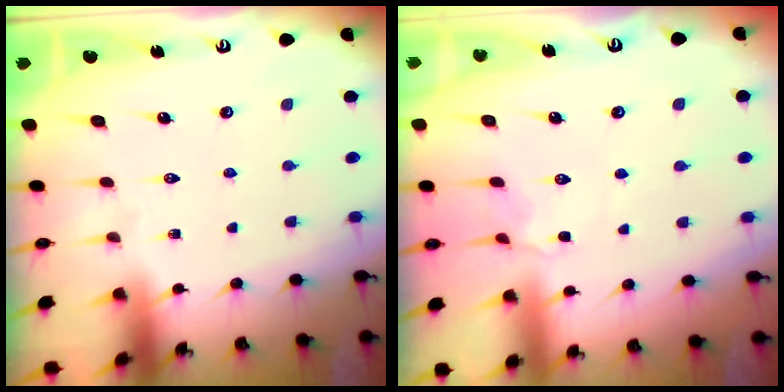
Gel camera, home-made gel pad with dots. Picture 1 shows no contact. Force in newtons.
{"total": 3.1, "press": 3.0, "slide": 0.7}